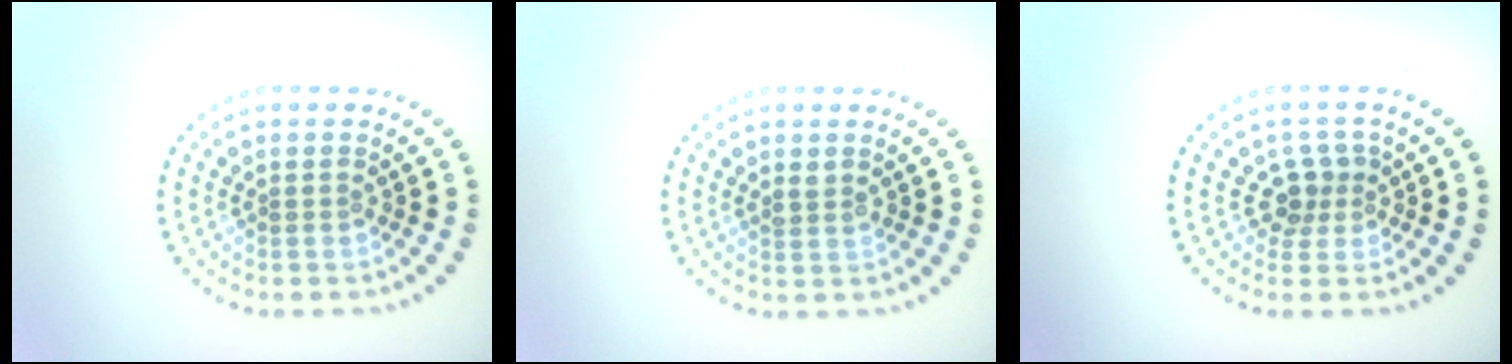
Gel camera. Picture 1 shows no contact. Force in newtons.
{"total": 0.9, "press": 0.7, "slide": 0.5}
{"total": 2.2, "press": 1.8, "slide": 1.4}